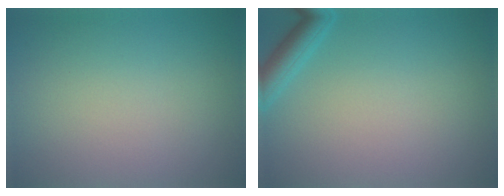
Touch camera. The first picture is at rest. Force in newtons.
{"total": 2.4, "press": 2.4, "slide": 0.2}